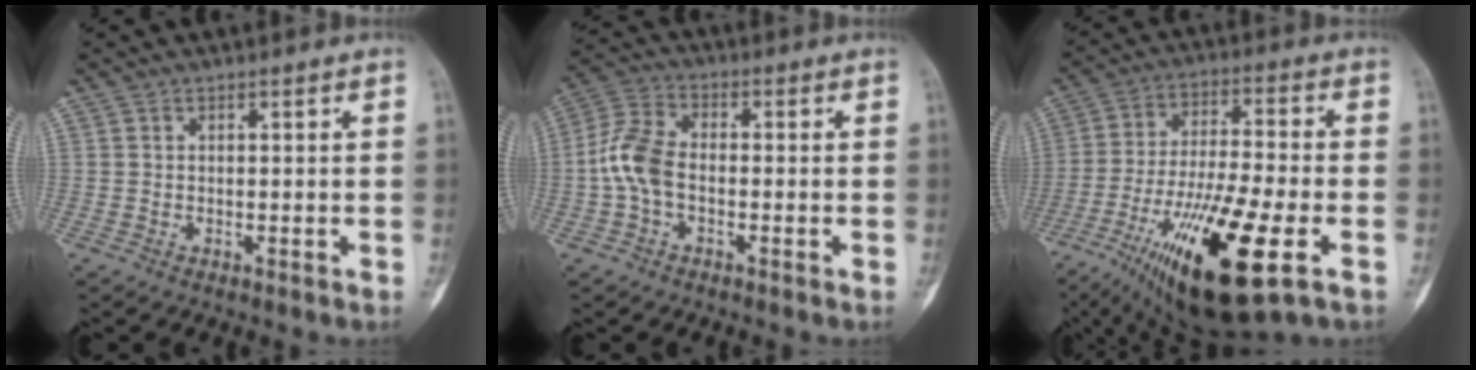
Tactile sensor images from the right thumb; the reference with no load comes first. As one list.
[{"total": 8.4, "force": [-1.4, 5.1, 6.4], "torque": [-0.139, 0.026, -0.038]}, {"total": 22.4, "force": [-9.1, 5.7, 19.7], "torque": [-0.373, 0.003, -0.148]}]